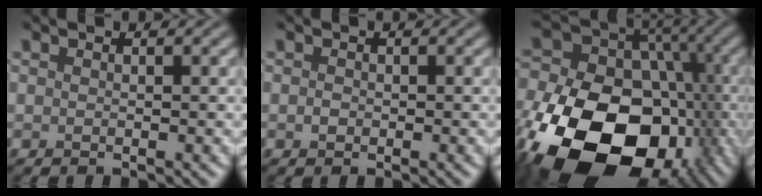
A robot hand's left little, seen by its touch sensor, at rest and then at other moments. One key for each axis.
{"total": 0.6, "fx": -0.1, "fy": 0.5, "fz": 0.4, "tx": -0.007, "ty": -0.002, "tz": -0.003}
{"total": 20.1, "fx": -8.0, "fy": 14.0, "fz": 12.0, "tx": -0.231, "ty": -0.019, "tz": -0.134}